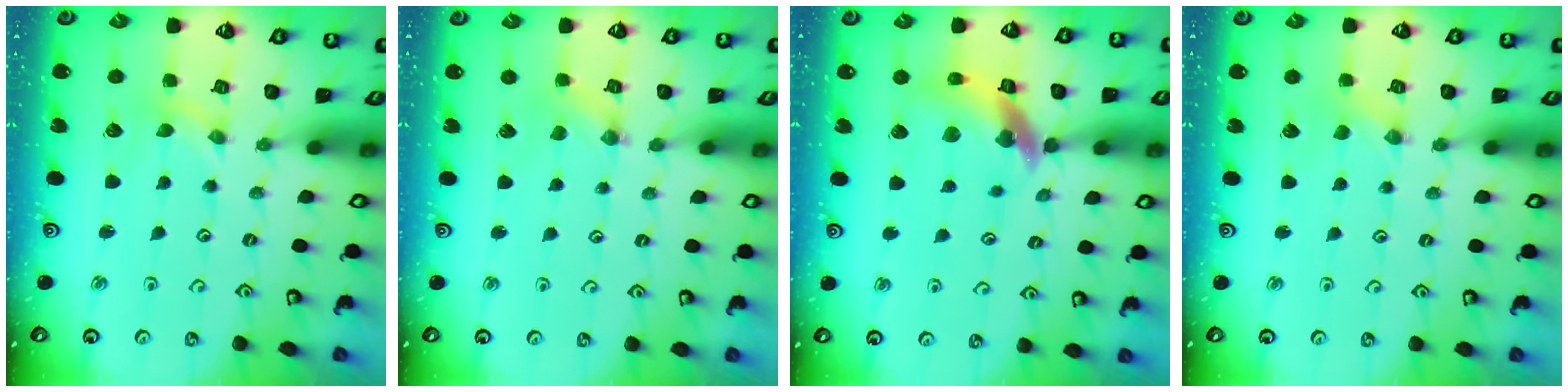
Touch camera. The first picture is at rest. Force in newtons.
{"total": 0.0}
{"total": 13.6, "press": 13.5, "slide": 1.7}
{"total": 0.0}